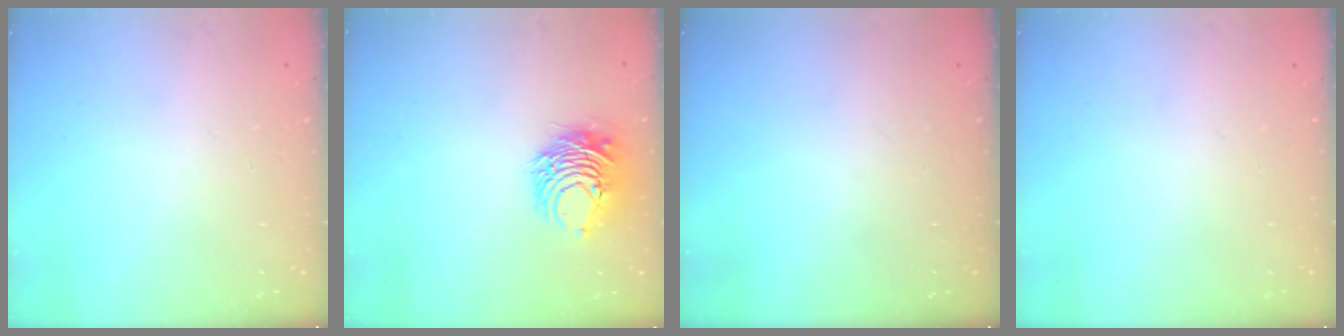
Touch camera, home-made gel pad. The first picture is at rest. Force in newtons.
{"total": 8.9, "press": 8.9, "slide": 0.7}
{"total": 0.0}
{"total": 0.0}